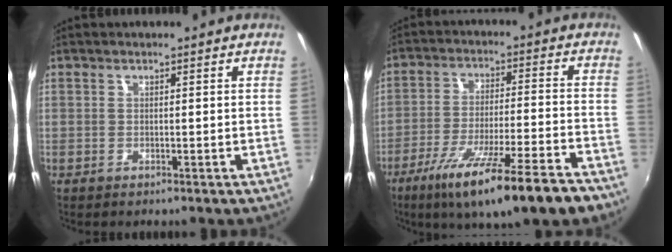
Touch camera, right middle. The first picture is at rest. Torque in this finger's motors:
{"motor_torque": [1.41, -0.73, 0.74, 0.21]}